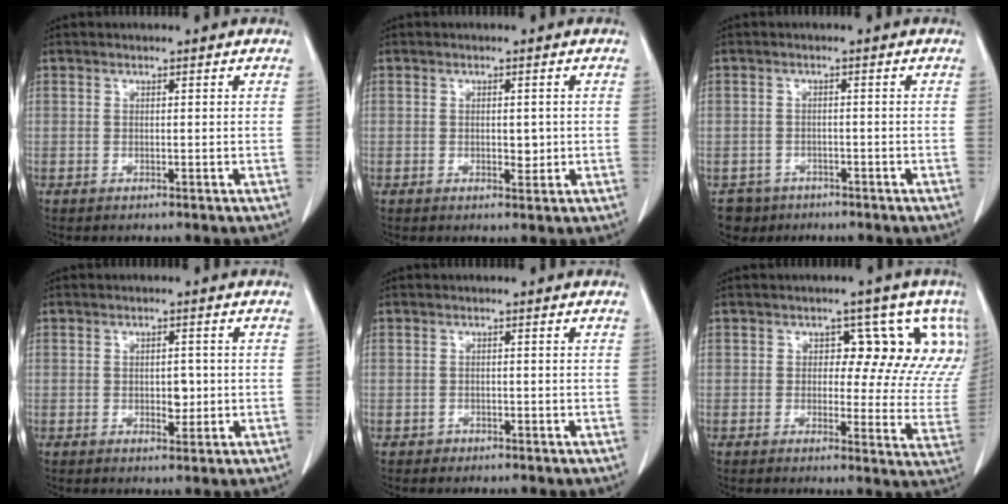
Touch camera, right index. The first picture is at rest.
{"total": 1.9, "force": [0.0, 1.1, 1.6], "torque": [-0.024, -0.003, 0.004]}
{"total": 3.6, "force": [-2.3, 2.7, -0.5], "torque": [0.006, 0.007, -0.039]}
{"total": 2.6, "force": [-0.2, 1.5, 2.2], "torque": [-0.030, 0.000, 0.001]}
{"total": 0.7, "force": [-0.5, 0.5, -0.1], "torque": [-0.004, 0.003, -0.010]}
{"total": 11.7, "force": [5.3, 6.7, 8.0], "torque": [-0.069, 0.005, 0.042]}